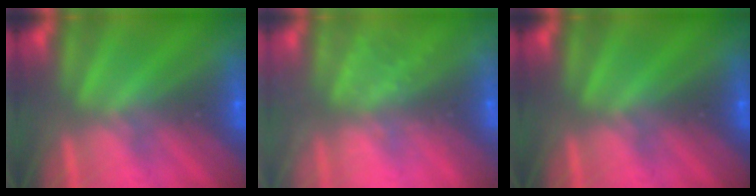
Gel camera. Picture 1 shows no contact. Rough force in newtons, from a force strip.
{"total": 2.4}
{"total": 0.0}